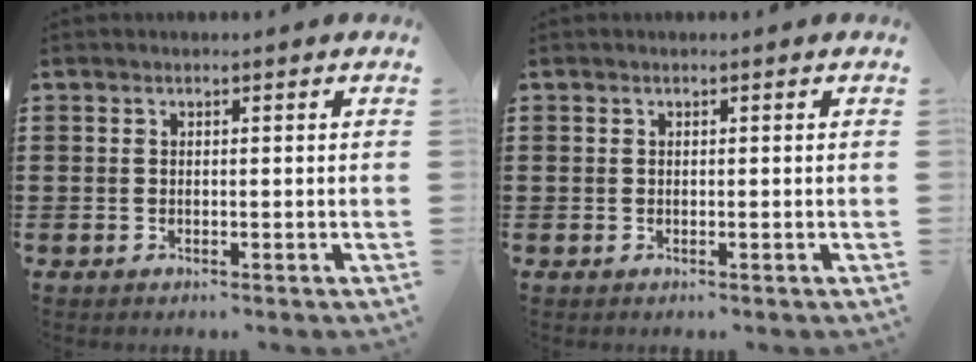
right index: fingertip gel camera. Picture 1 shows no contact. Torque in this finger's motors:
{"motor_torque": [0.32, 0.11, -0.01, 0.01]}